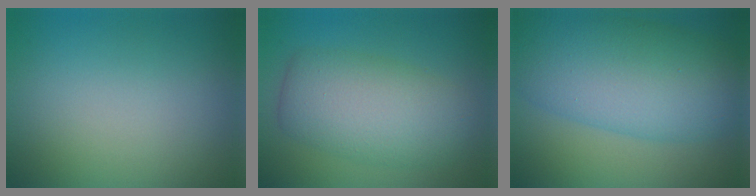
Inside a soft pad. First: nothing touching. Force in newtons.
{"total": 7.0, "press": 7.0, "slide": 0.2}
{"total": 10.6, "press": 10.6, "slide": 0.2}